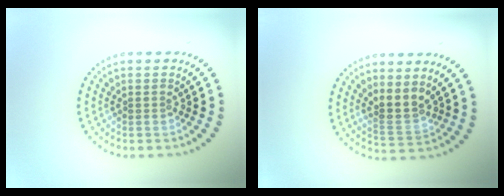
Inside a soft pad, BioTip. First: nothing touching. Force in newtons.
{"total": 2.5, "press": 2.1, "slide": 1.3}